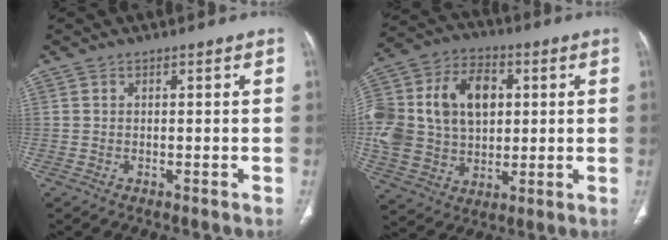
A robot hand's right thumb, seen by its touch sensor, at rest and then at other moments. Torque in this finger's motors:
{"motor_torque": [2.38, 2.33, 1.70, 0.16, 0.24]}